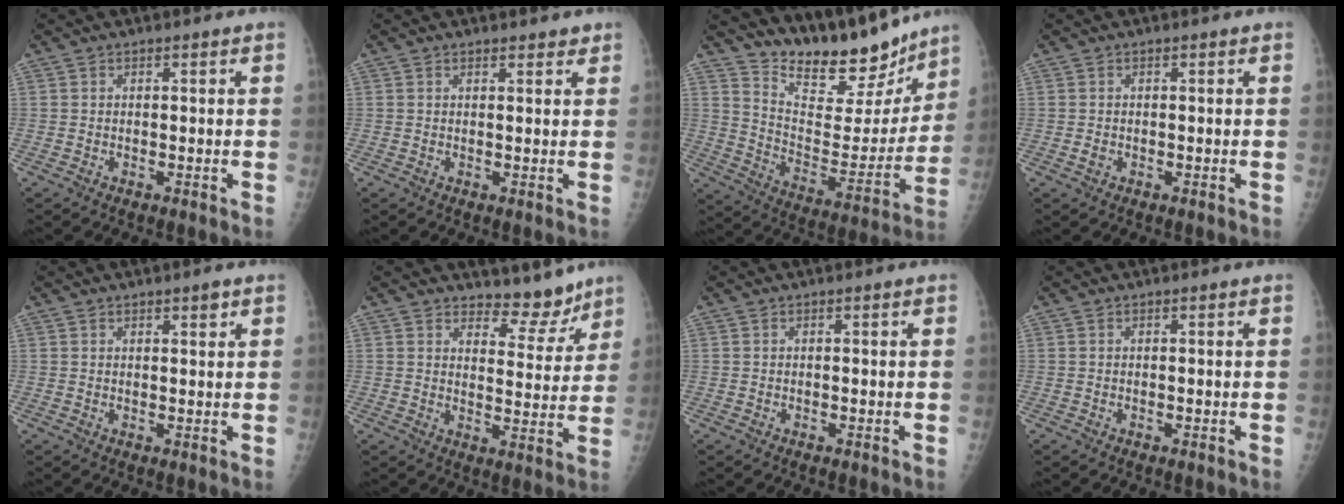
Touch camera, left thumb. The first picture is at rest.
{"total": 1.9, "force": [1.6, 0.8, 0.6], "torque": [0.005, -0.006, 0.018]}
{"total": 20.6, "force": [17.5, 6.9, 8.4], "torque": [-0.082, -0.114, 0.275]}
{"total": 0.9, "force": [-0.2, 0.7, 0.5], "torque": [-0.007, 0.000, -0.001]}
{"total": 1.6, "force": [1.2, 0.5, 1.0], "torque": [-0.007, -0.006, 0.017]}
{"total": 7.4, "force": [6.7, 3.0, 1.1], "torque": [0.015, -0.061, 0.096]}
{"total": 0.0}
{"total": 0.0}